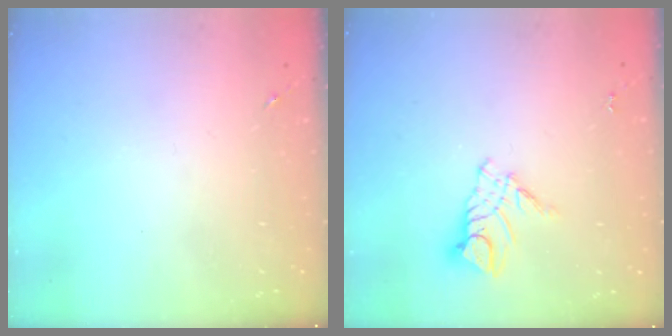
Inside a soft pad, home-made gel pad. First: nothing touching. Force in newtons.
{"total": 10.2, "press": 10.1, "slide": 1.0}